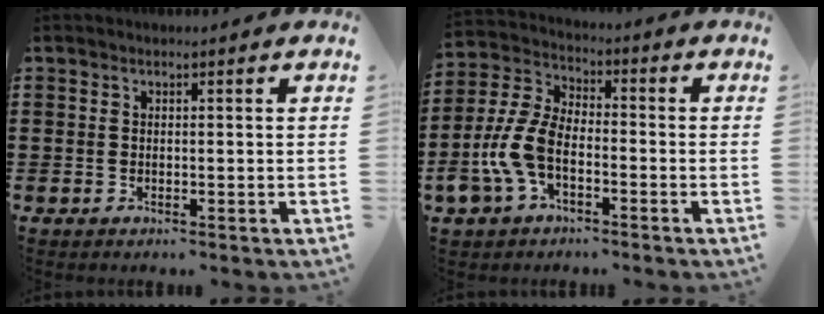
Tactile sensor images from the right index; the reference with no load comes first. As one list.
[{"total": 8.3, "force": [-3.2, 4.6, 6.1], "torque": [-0.162, -0.003, -0.070]}]